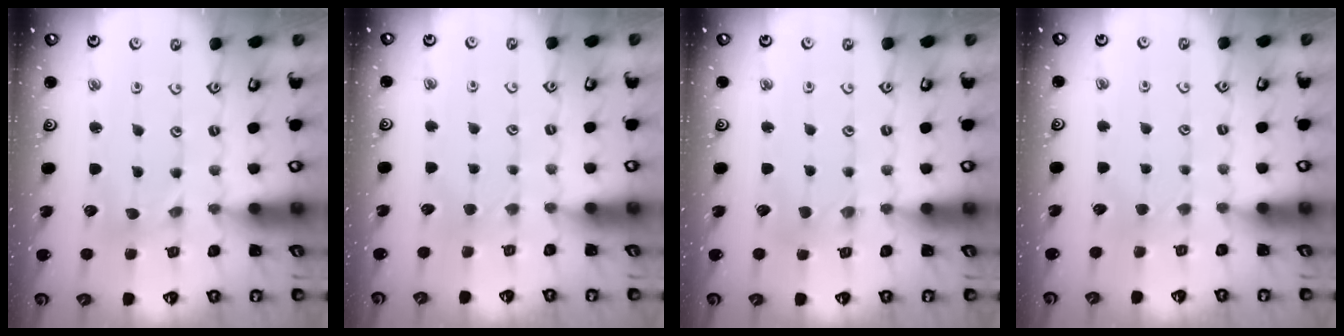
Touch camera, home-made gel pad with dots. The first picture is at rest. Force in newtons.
{"total": 1.9, "press": 1.9, "slide": 0.4}
{"total": 0.7, "press": 0.7, "slide": 0.2}
{"total": 1.9, "press": 1.9, "slide": 0.4}